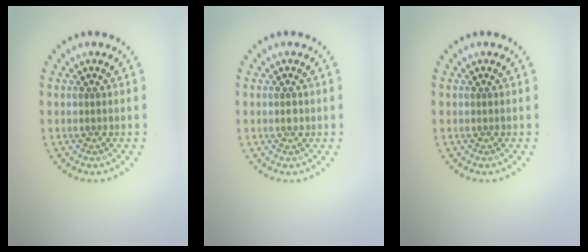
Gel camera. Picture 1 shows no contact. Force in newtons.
{"total": 0.7, "press": 0.6, "slide": 0.2}
{"total": 0.0}